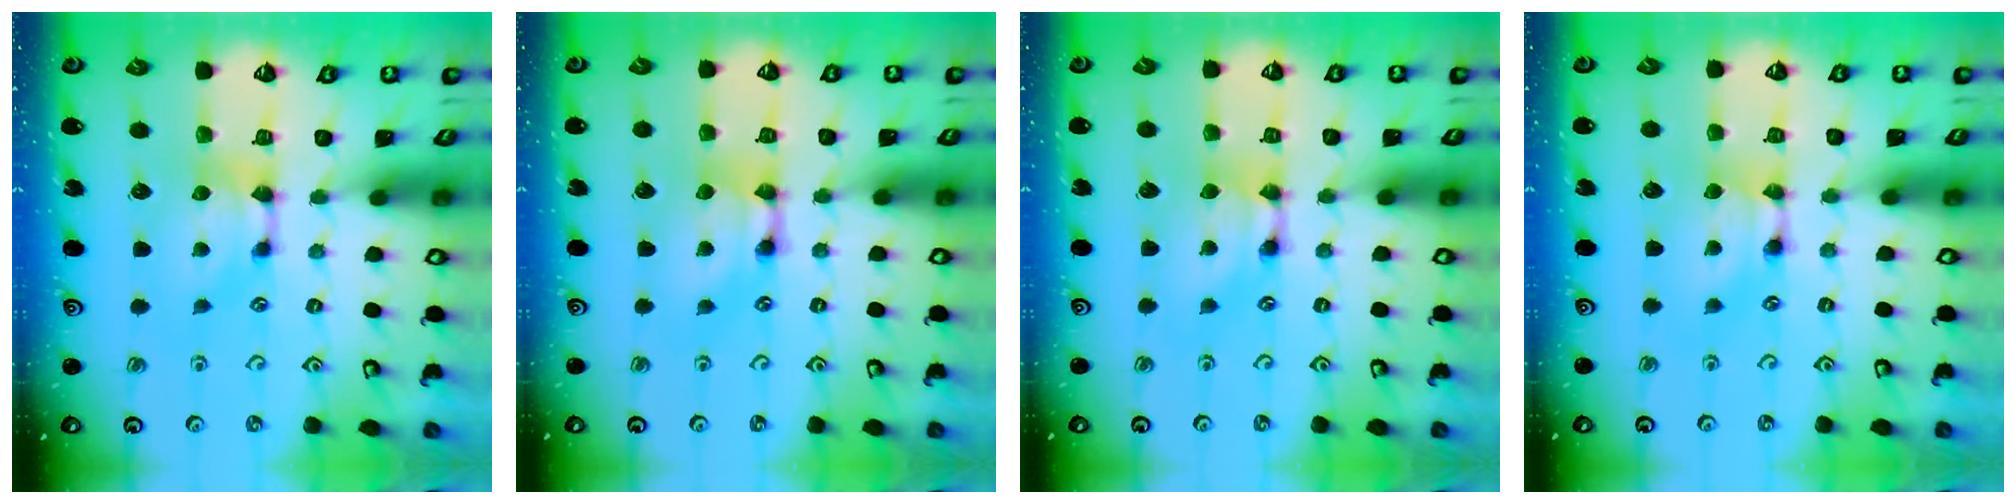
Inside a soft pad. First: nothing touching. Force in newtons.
{"total": 2.2, "press": 2.2, "slide": 0.1}
{"total": 1.6, "press": 1.5, "slide": 0.1}
{"total": 1.6, "press": 1.6, "slide": 0.2}